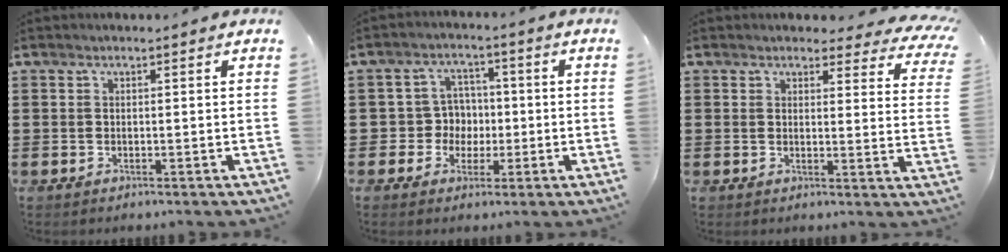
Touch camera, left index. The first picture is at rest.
{"total": 5.3, "force": [-0.4, 5.2, 1.1], "torque": [-0.043, 0.015, -0.007]}
{"total": 3.5, "force": [3.1, 1.4, 1.0], "torque": [-0.018, -0.011, 0.052]}